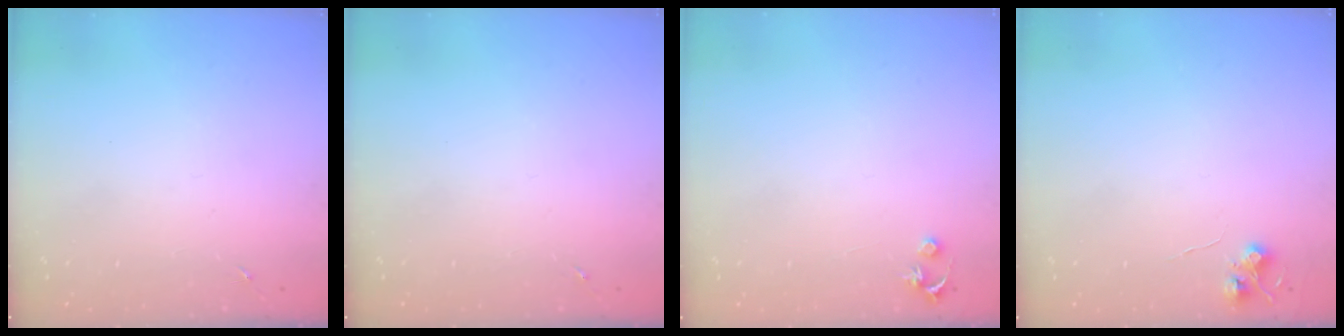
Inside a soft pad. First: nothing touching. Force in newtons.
{"total": 0.0}
{"total": 3.5, "press": 3.5, "slide": 0.3}
{"total": 5.5, "press": 5.5, "slide": 0.5}